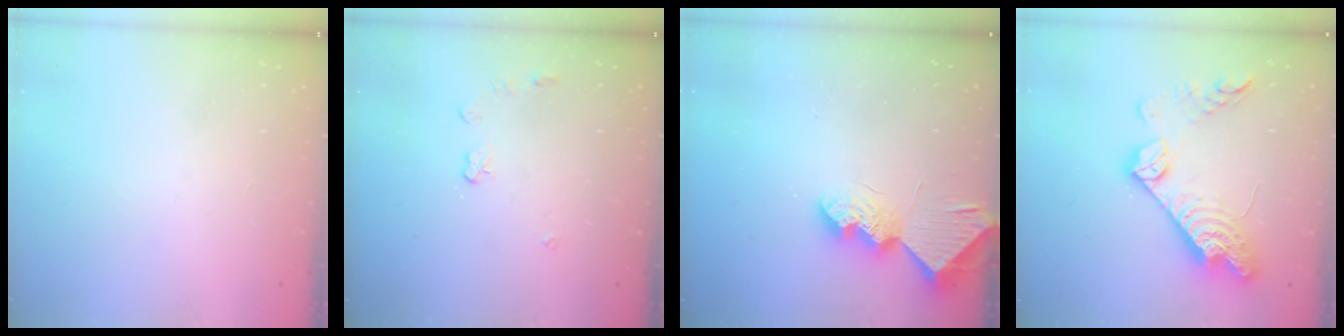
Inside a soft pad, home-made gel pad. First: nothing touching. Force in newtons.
{"total": 5.4, "press": 5.3, "slide": 0.4}
{"total": 9.9, "press": 9.9, "slide": 0.4}
{"total": 18.9, "press": 18.8, "slide": 1.4}